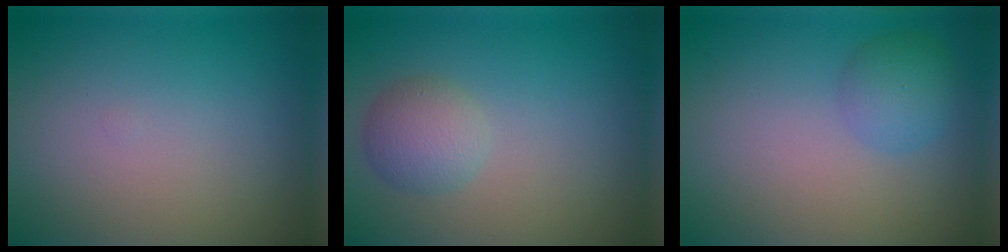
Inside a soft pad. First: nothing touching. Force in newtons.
{"total": 2.7, "press": 2.7, "slide": 0.1}
{"total": 2.5, "press": 2.5, "slide": 0.1}